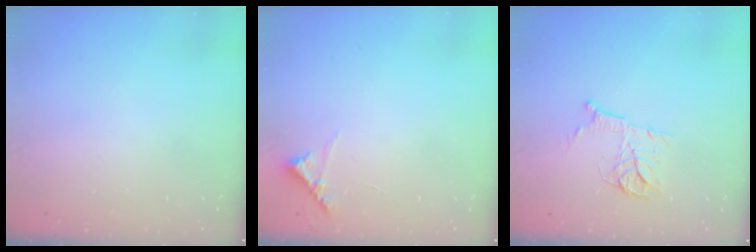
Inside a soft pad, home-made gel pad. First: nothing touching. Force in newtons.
{"total": 5.4, "press": 5.4, "slide": 0.4}
{"total": 10.4, "press": 10.4, "slide": 0.6}